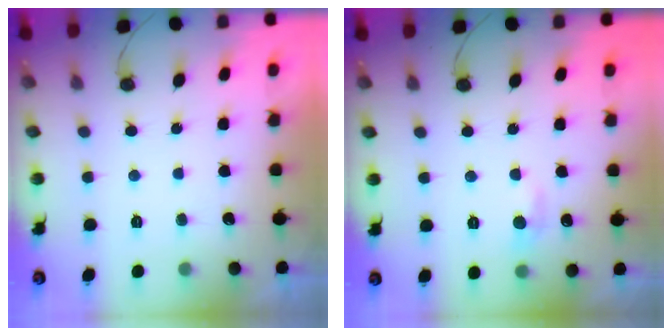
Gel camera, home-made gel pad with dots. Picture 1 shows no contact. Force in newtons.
{"total": 5.5, "press": 5.4, "slide": 0.8}